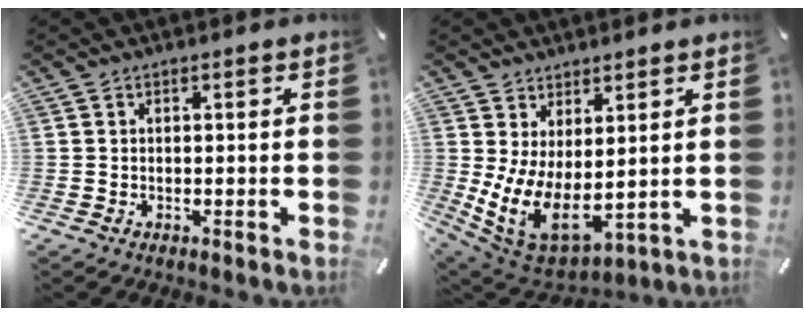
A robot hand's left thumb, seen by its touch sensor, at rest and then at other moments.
{"total": 10.0, "force": [1.0, 6.2, 7.8], "torque": [-0.157, -0.033, 0.030]}